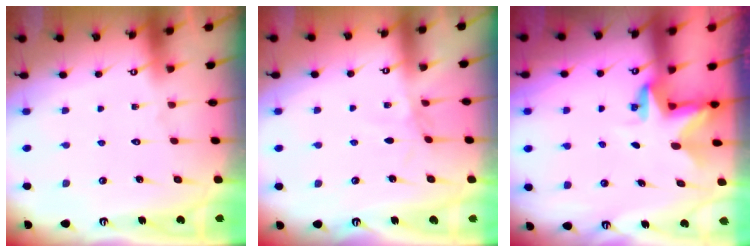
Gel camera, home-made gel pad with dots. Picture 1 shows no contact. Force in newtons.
{"total": 1.6, "press": 1.6, "slide": 0.3}
{"total": 2.8, "press": 2.8, "slide": 0.2}